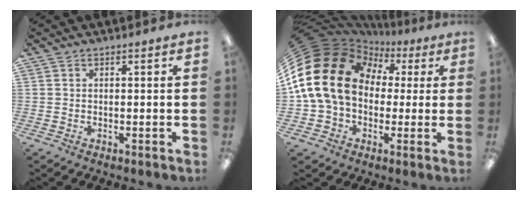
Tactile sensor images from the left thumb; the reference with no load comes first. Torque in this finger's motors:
{"motor_torque": [2.34, 2.67, 1.53, -1.24, 0.45]}